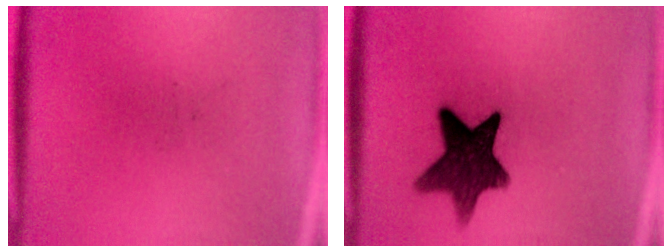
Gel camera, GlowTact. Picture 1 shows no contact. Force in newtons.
{"total": 12.3}